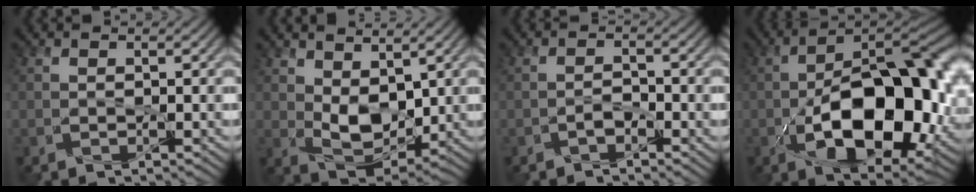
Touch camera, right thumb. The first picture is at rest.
{"total": 6.9, "force": [2.0, 3.9, 5.3], "torque": [-0.124, -0.015, 0.032]}
{"total": 1.3, "force": [-1.1, -0.2, 0.7], "torque": [-0.008, 0.004, -0.016]}
{"total": 16.4, "force": [-4.0, 7.6, 13.9], "torque": [-0.204, -0.014, -0.058]}